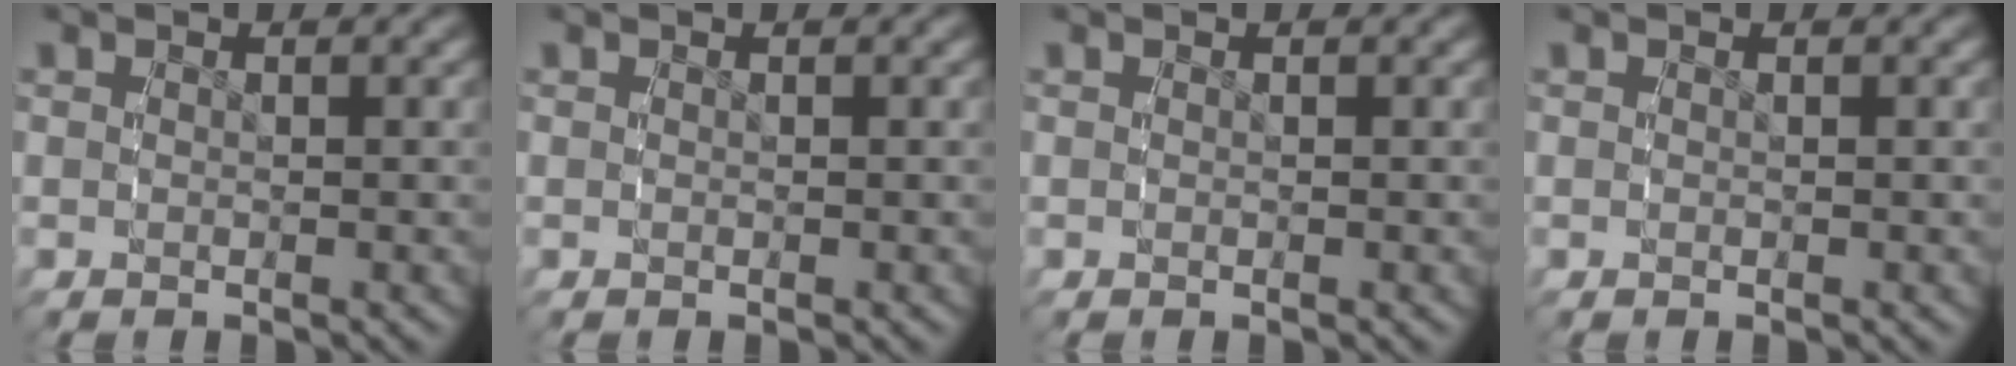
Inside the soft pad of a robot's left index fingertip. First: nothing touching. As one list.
[{"total": 0.0}, {"total": 0.0}, {"total": 0.0}]